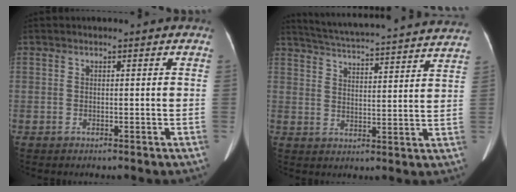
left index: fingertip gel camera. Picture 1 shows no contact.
{"total": 26.4, "force": [24.8, 1.1, 9.2], "torque": [-0.154, -0.026, 0.314]}